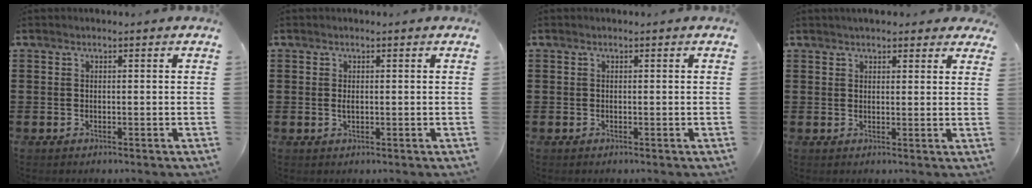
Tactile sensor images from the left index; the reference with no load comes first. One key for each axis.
{"total": 0.8, "fx": 0.1, "fy": 0.3, "fz": 0.8, "tx": -0.016, "ty": 0.001, "tz": 0.000}
{"total": 0.0}
{"total": 2.9, "fx": 2.7, "fy": 0.7, "fz": 0.8, "tx": -0.022, "ty": 0.001, "tz": 0.049}